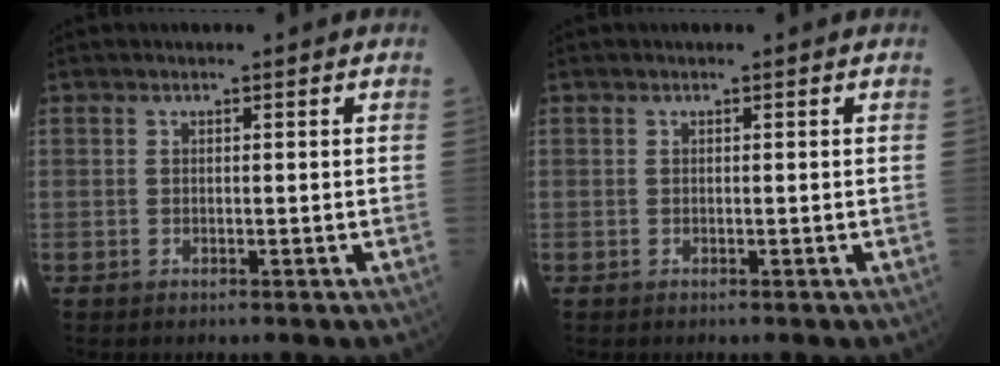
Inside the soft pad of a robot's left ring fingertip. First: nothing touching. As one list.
[{"total": 0.0}]